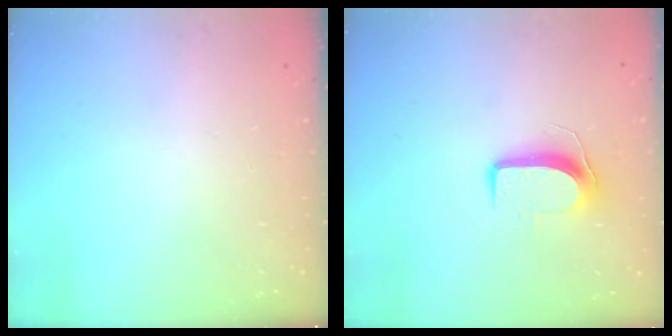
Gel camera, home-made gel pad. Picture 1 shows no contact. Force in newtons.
{"total": 8.9, "press": 8.9, "slide": 0.7}